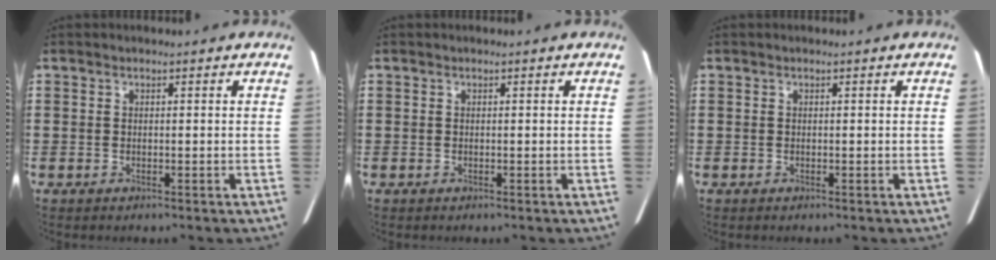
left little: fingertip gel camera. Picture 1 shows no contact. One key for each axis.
{"total": 0.0}
{"total": 0.0}